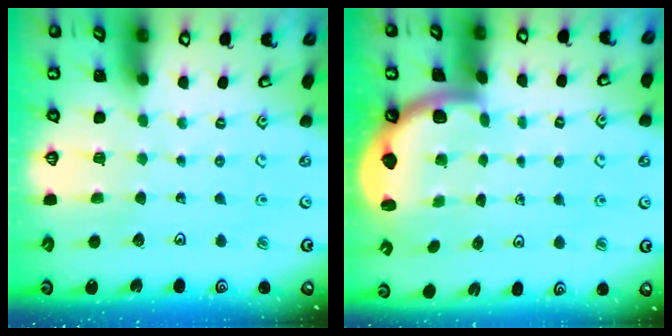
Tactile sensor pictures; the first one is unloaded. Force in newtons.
{"total": 1.8, "press": 1.8, "slide": 0.1}